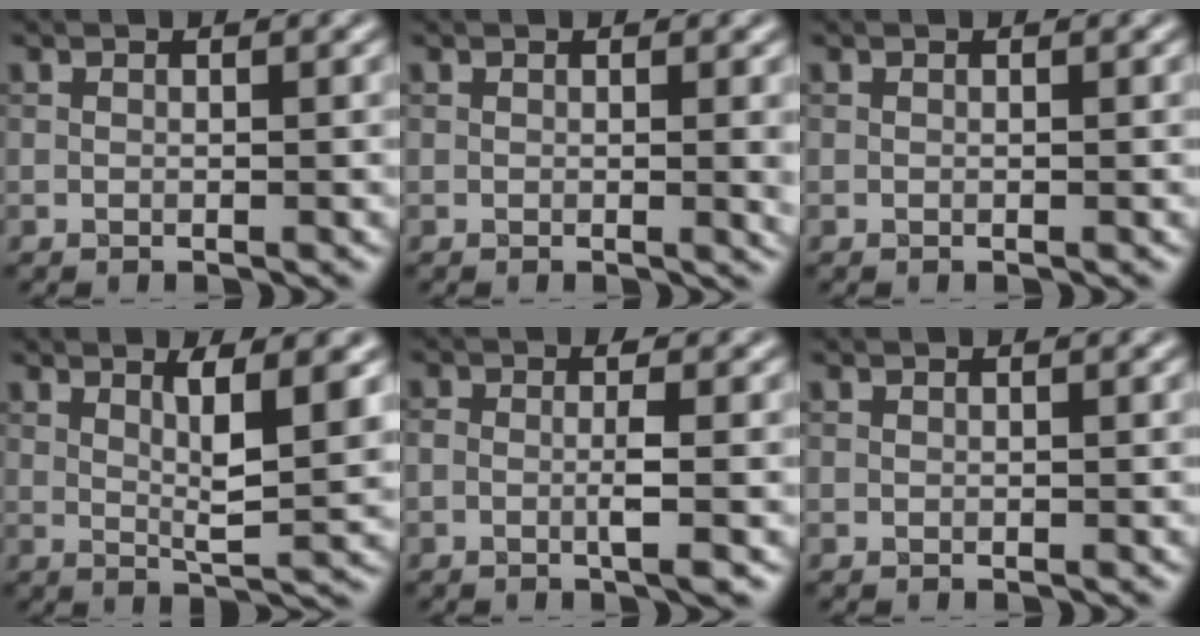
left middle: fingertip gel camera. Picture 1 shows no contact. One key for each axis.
{"total": 1.7, "fx": 0.1, "fy": 0.4, "fz": 1.7, "tx": -0.017, "ty": -0.002, "tz": -0.002}
{"total": 0.0}
{"total": 4.7, "fx": 1.5, "fy": 0.8, "fz": 4.3, "tx": -0.073, "ty": -0.006, "tz": 0.028}
{"total": 2.1, "fx": -0.4, "fy": 0.2, "fz": 2.0, "tx": -0.040, "ty": 0.001, "tz": -0.011}
{"total": 0.0}